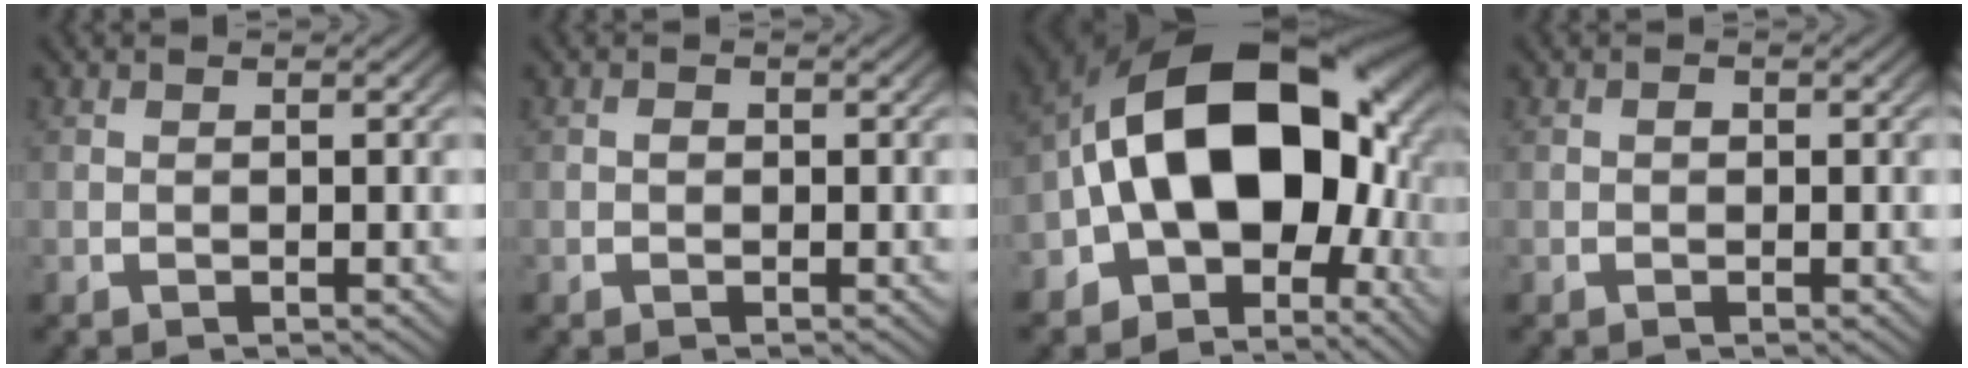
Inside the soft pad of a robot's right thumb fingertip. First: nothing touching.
{"total": 0.5, "force": [0.0, 0.5, 0.3], "torque": [-0.006, -0.005, -0.001]}
{"total": 20.6, "force": [-0.8, 13.4, 15.7], "torque": [-0.293, -0.052, 0.002]}
{"total": 0.6, "force": [0.0, 0.5, 0.3], "torque": [-0.006, -0.004, -0.002]}